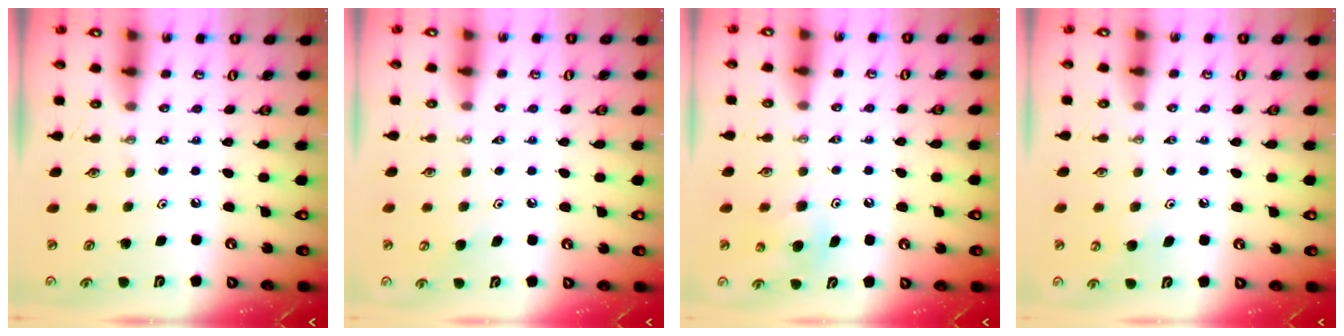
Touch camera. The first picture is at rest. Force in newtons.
{"total": 3.9, "press": 3.9, "slide": 0.3}
{"total": 5.9, "press": 5.9, "slide": 0.6}
{"total": 5.3, "press": 5.3, "slide": 0.4}